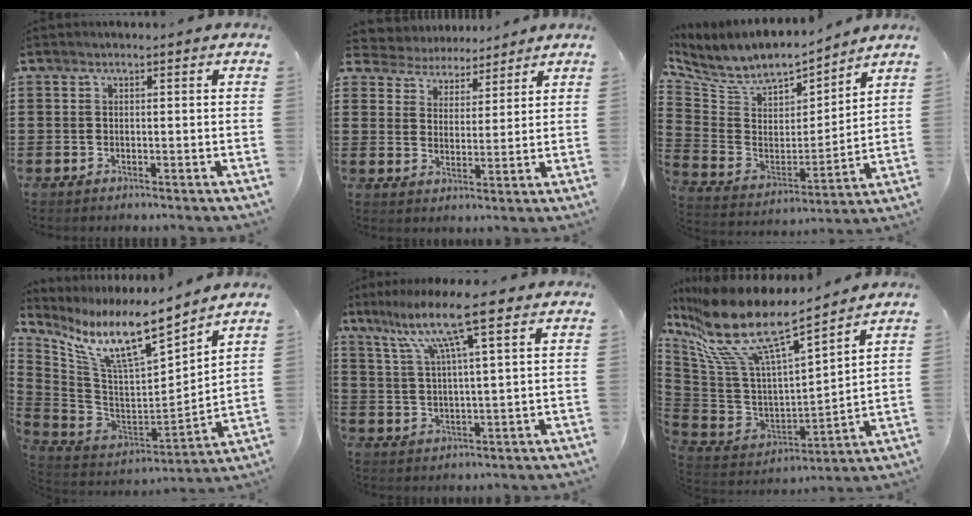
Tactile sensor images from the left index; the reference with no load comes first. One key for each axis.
{"total": 4.4, "fx": 4.2, "fy": 1.3, "fz": -0.4, "tx": -0.020, "ty": -0.021, "tz": 0.072}
{"total": 7.4, "fx": 6.2, "fy": 3.1, "fz": 2.5, "tx": -0.088, "ty": -0.040, "tz": 0.107}
{"total": 12.1, "fx": 8.6, "fy": 1.7, "fz": 8.4, "tx": -0.190, "ty": -0.059, "tz": 0.145}
{"total": 11.3, "fx": 6.9, "fy": 0.7, "fz": 8.9, "tx": -0.186, "ty": -0.009, "tz": 0.116}
{"total": 13.4, "fx": 8.8, "fy": 3.2, "fz": 9.5, "tx": -0.228, "ty": -0.063, "tz": 0.143}